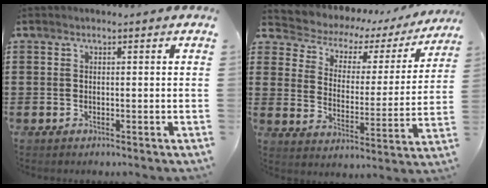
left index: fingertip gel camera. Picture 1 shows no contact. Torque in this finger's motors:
{"motor_torque": [2.14, 0.00, 0.23, 0.00]}